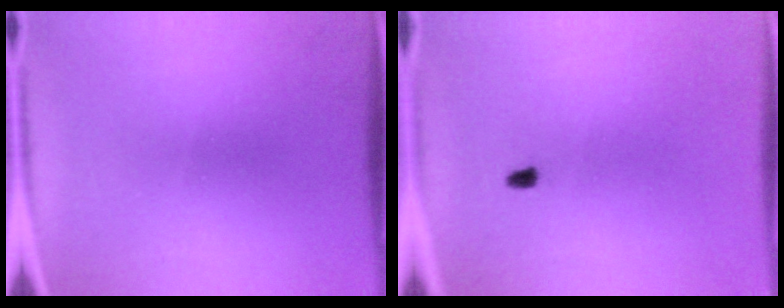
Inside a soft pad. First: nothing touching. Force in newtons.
{"total": 0.9}